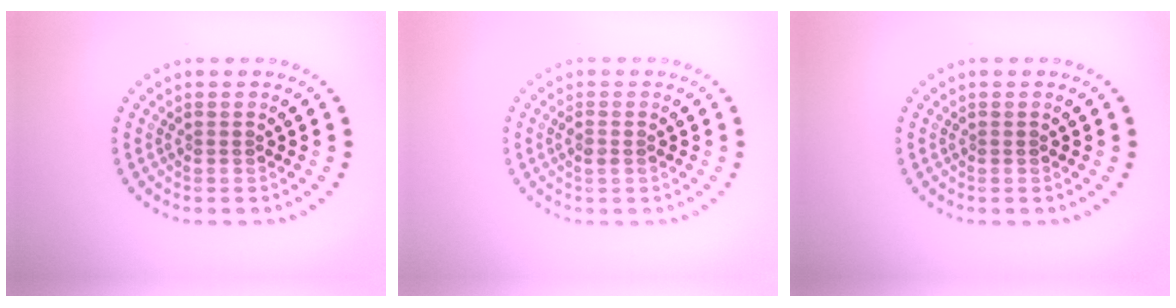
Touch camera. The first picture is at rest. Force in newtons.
{"total": 1.1, "press": 1.0, "slide": 0.4}
{"total": 0.0}